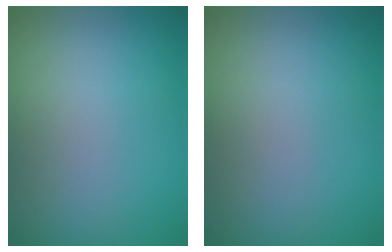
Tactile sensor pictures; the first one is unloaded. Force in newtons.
{"total": 0.0}